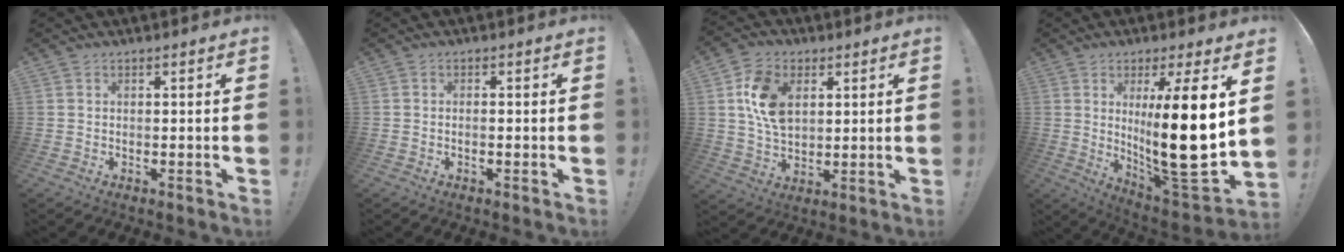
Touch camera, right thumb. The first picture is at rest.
{"total": 0.9, "force": [-0.8, 0.1, 0.5], "torque": [-0.018, 0.004, -0.012]}
{"total": 13.2, "force": [3.9, 9.1, 8.7], "torque": [-0.152, 0.009, 0.073]}
{"total": 20.8, "force": [3.5, 3.9, 20.1], "torque": [-0.320, -0.049, 0.051]}